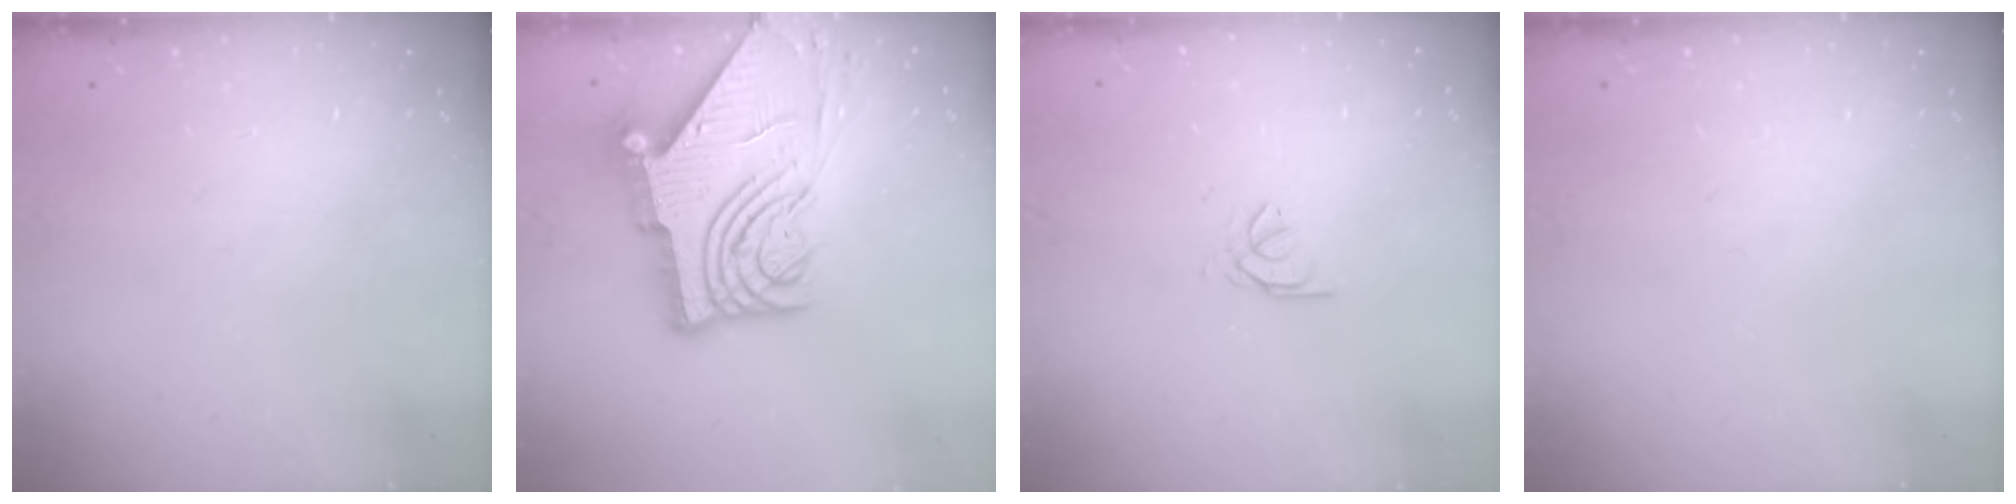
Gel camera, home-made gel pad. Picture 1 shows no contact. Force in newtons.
{"total": 14.9, "press": 14.8, "slide": 1.9}
{"total": 0.9, "press": 0.8, "slide": 0.4}
{"total": 0.0}